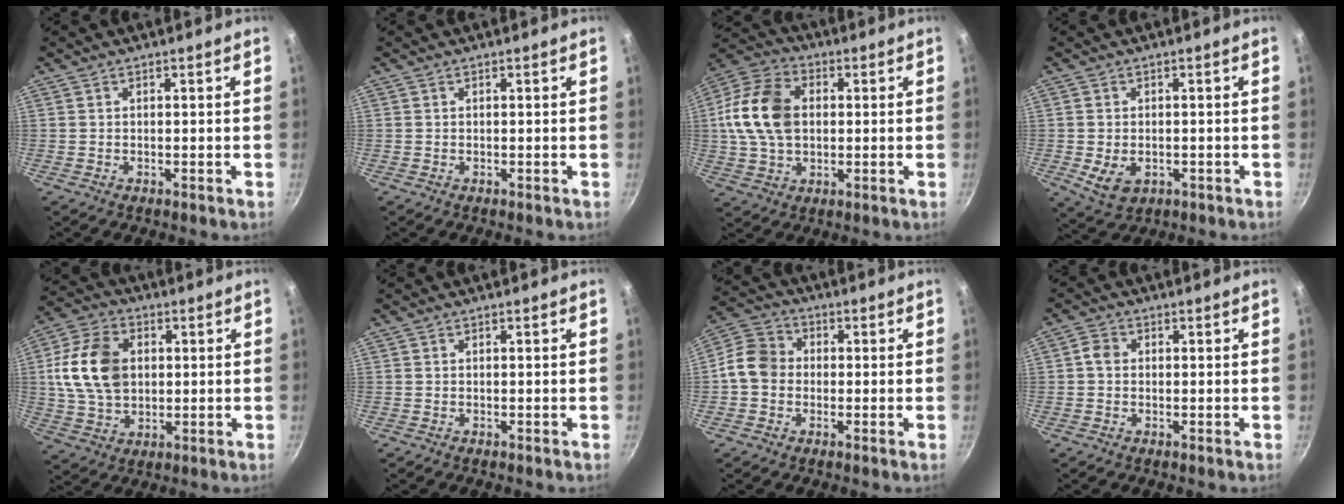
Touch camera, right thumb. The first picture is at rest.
{"total": 0.0}
{"total": 15.2, "force": [1.5, 10.6, 10.8], "torque": [-0.191, 0.017, 0.016]}
{"total": 5.5, "force": [-1.2, 3.9, 3.7], "torque": [-0.057, -0.007, -0.008]}
{"total": 14.7, "force": [2.1, 10.4, 10.2], "torque": [-0.179, 0.004, 0.035]}
{"total": 0.0}
{"total": 7.9, "force": [-0.7, 6.7, 4.0], "torque": [-0.047, 0.018, -0.034]}
{"total": 2.4, "force": [0.1, 2.1, 1.2], "torque": [-0.017, 0.006, -0.004]}